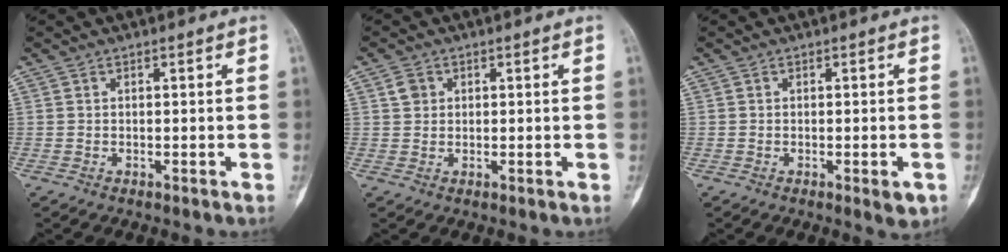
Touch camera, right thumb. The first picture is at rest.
{"total": 2.2, "force": [0.8, 1.9, 0.8], "torque": [-0.004, 0.002, 0.014]}
{"total": 2.7, "force": [-1.0, 0.8, 2.3], "torque": [-0.022, -0.001, -0.011]}